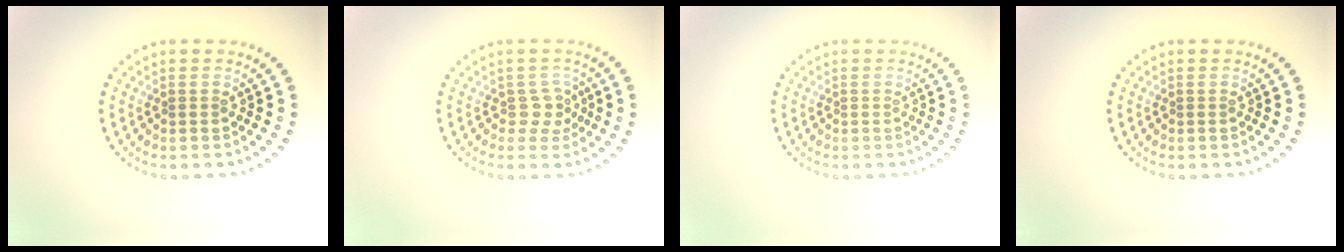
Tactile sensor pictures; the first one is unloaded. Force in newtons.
{"total": 1.8, "press": 1.6, "slide": 0.8}
{"total": 0.0}
{"total": 0.0}